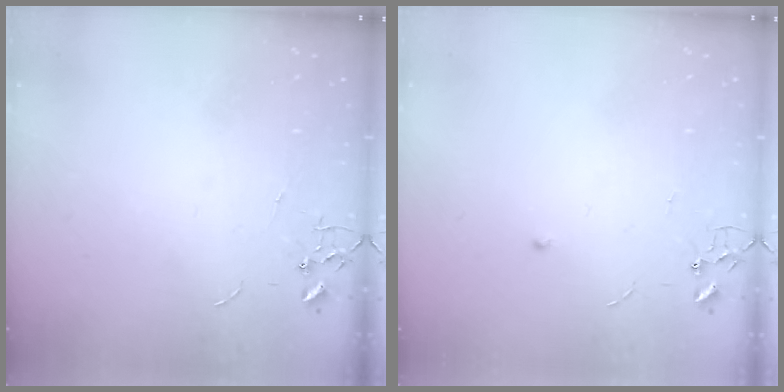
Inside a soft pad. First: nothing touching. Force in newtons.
{"total": 3.8, "press": 3.7, "slide": 0.7}